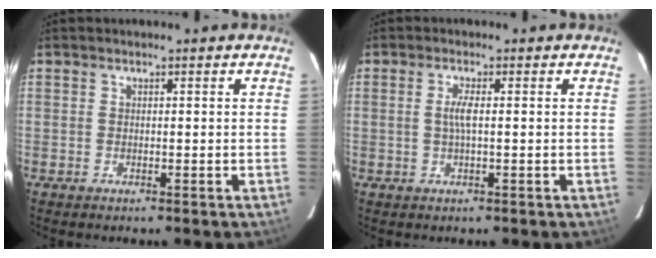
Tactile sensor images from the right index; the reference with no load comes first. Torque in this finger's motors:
{"motor_torque": [0.42, -0.07, 0.21, 0.07]}